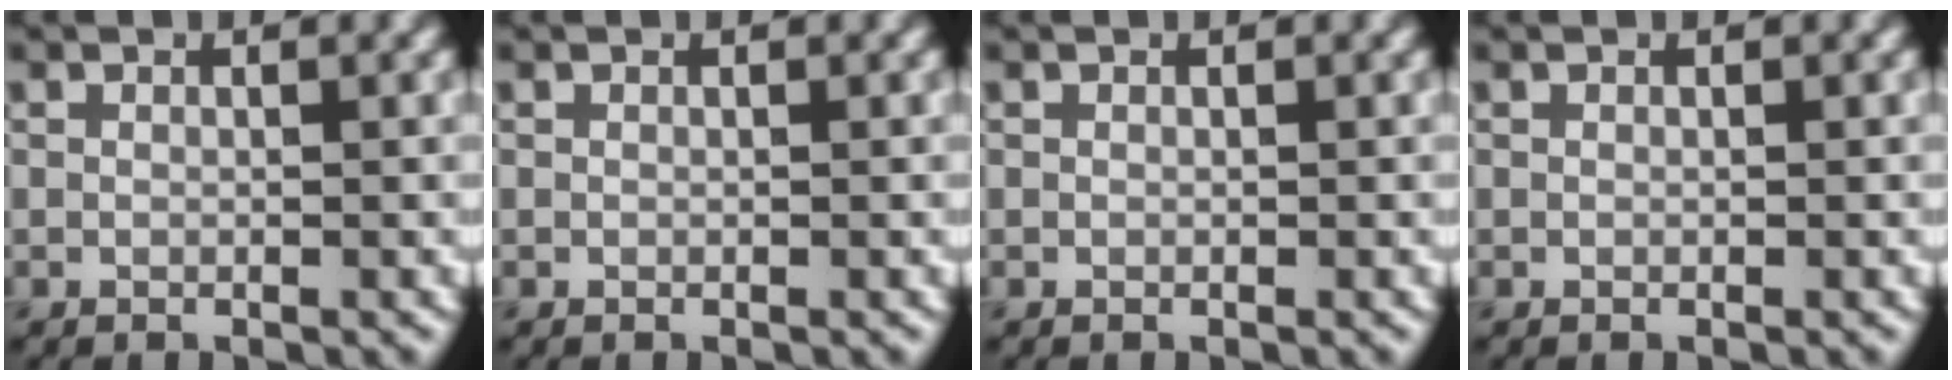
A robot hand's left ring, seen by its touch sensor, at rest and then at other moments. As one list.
[{"total": 0.0}, {"total": 0.0}, {"total": 0.0}]